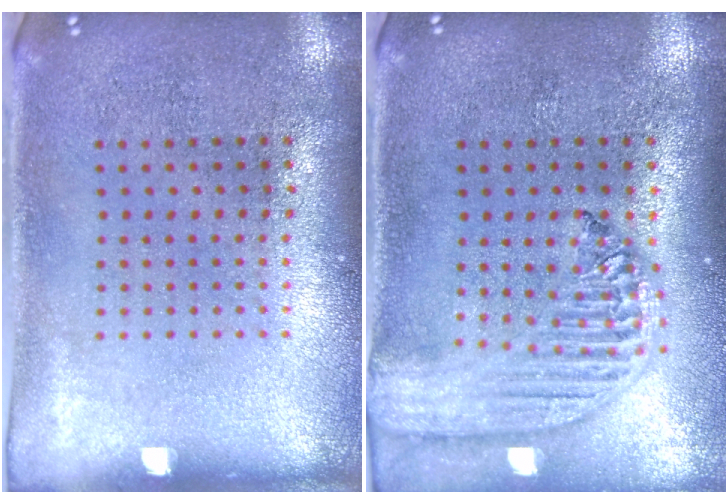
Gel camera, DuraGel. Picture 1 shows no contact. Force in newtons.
{"total": 2.3, "press": 2.0, "slide": 1.2}